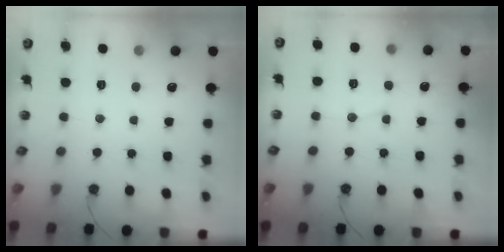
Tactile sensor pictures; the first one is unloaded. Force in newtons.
{"total": 4.6, "press": 4.5, "slide": 0.6}